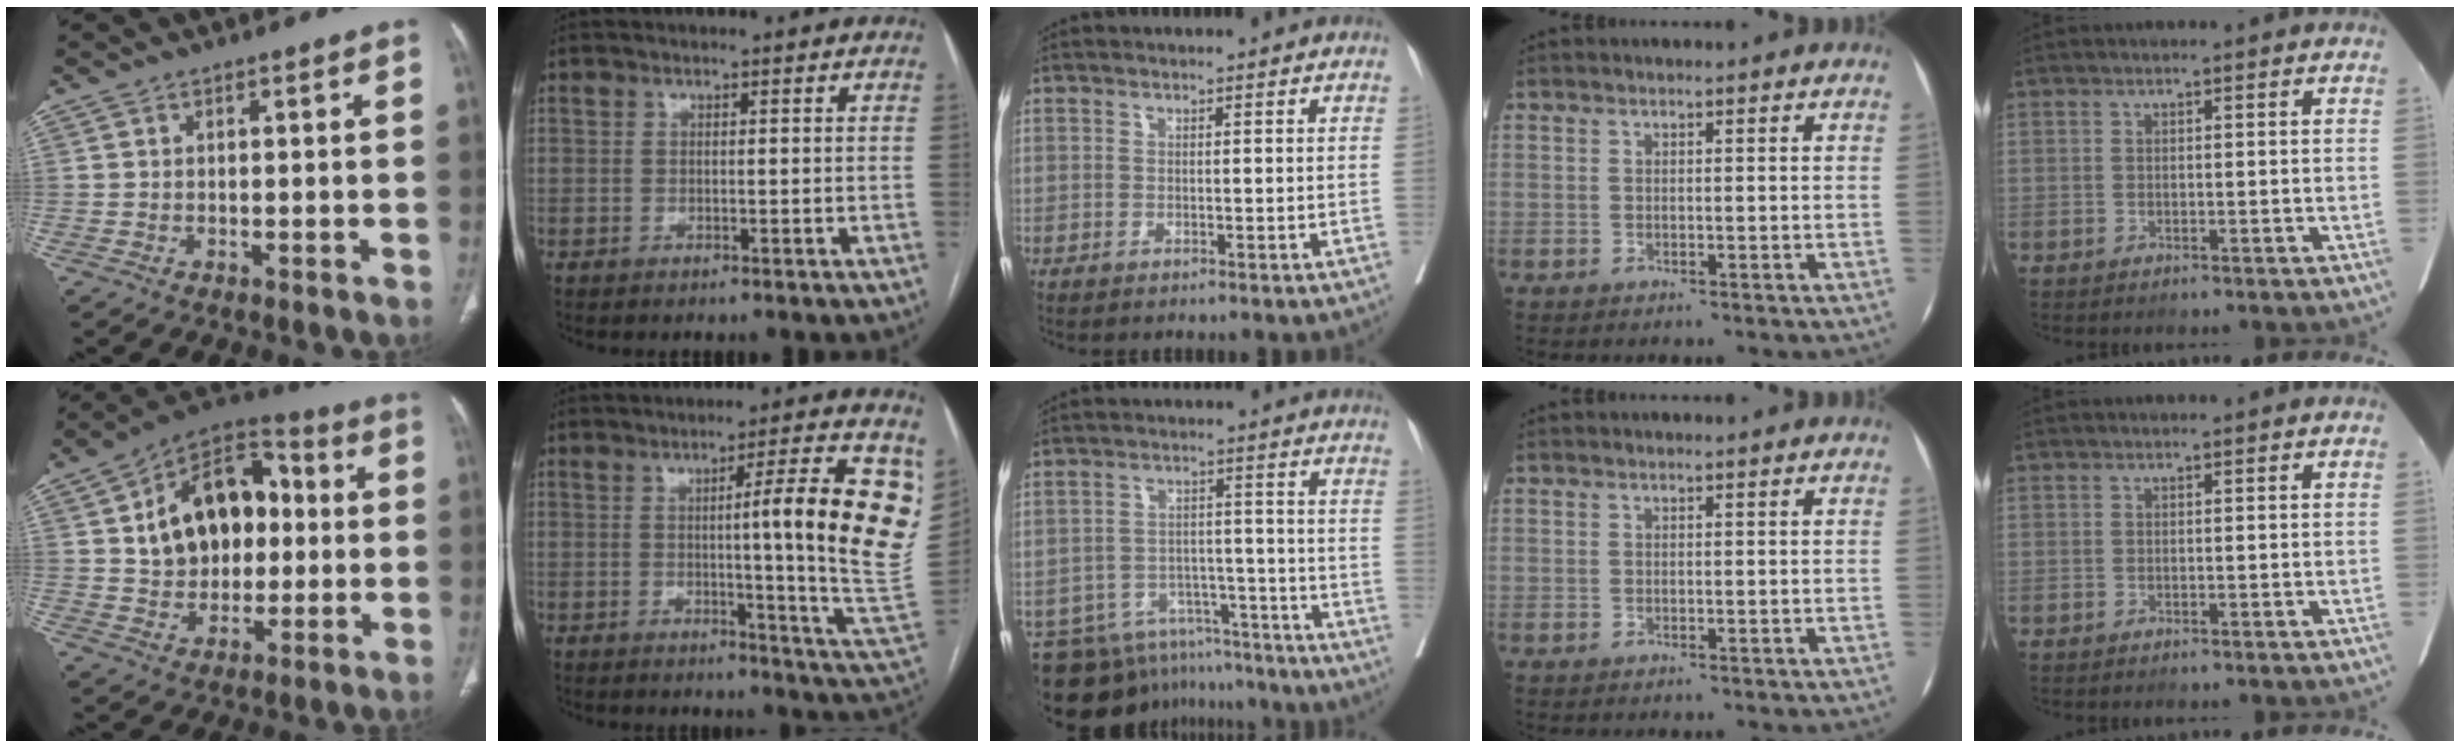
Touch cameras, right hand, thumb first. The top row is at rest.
{"thumb": {"total": 18.9, "force": [2.4, 13.2, 13.3], "torque": [-0.165, 0.027, 0.038]}, "index": {"total": 16.2, "force": [3.5, -1.1, 15.7], "torque": [-0.191, -0.014, 0.038]}, "middle": {"total": 14.2, "force": [-12.9, 5.5, 2.4], "torque": [-0.042, 0.026, -0.181]}}